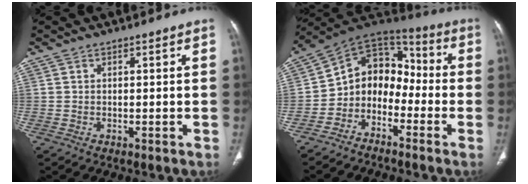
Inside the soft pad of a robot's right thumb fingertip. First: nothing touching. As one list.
[{"total": 11.6, "force": [-4.1, 9.1, 5.9], "torque": [-0.058, 0.092, -0.088]}]